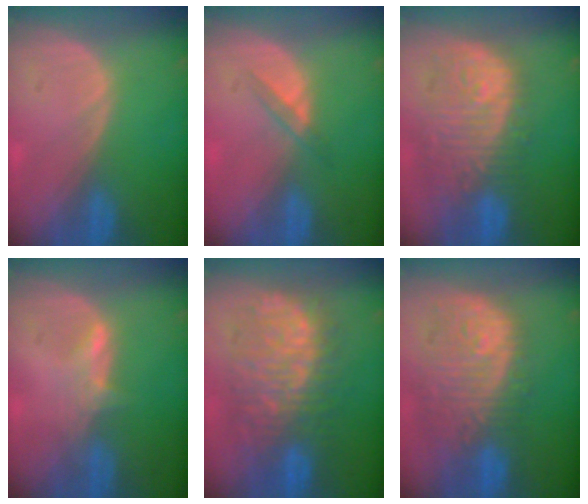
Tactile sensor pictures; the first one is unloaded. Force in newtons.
{"total": 2.3, "press": 2.0, "slide": 1.0}
{"total": 12.1, "press": 10.8, "slide": 5.5}
{"total": 2.6, "press": 2.5, "slide": 0.3}
{"total": 12.3, "press": 12.2, "slide": 1.3}
{"total": 12.2, "press": 10.9, "slide": 5.6}